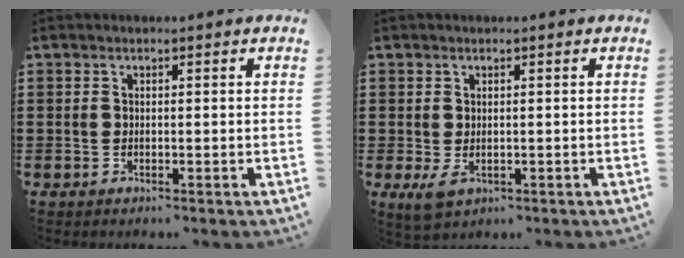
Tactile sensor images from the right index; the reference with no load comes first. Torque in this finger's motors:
{"motor_torque": [-0.04, 1.05, 0.04, 0.01]}